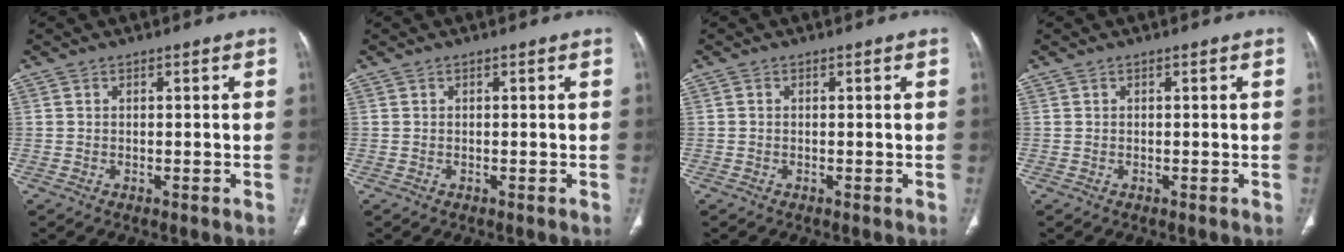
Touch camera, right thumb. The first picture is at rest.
{"total": 0.0}
{"total": 0.0}
{"total": 0.0}